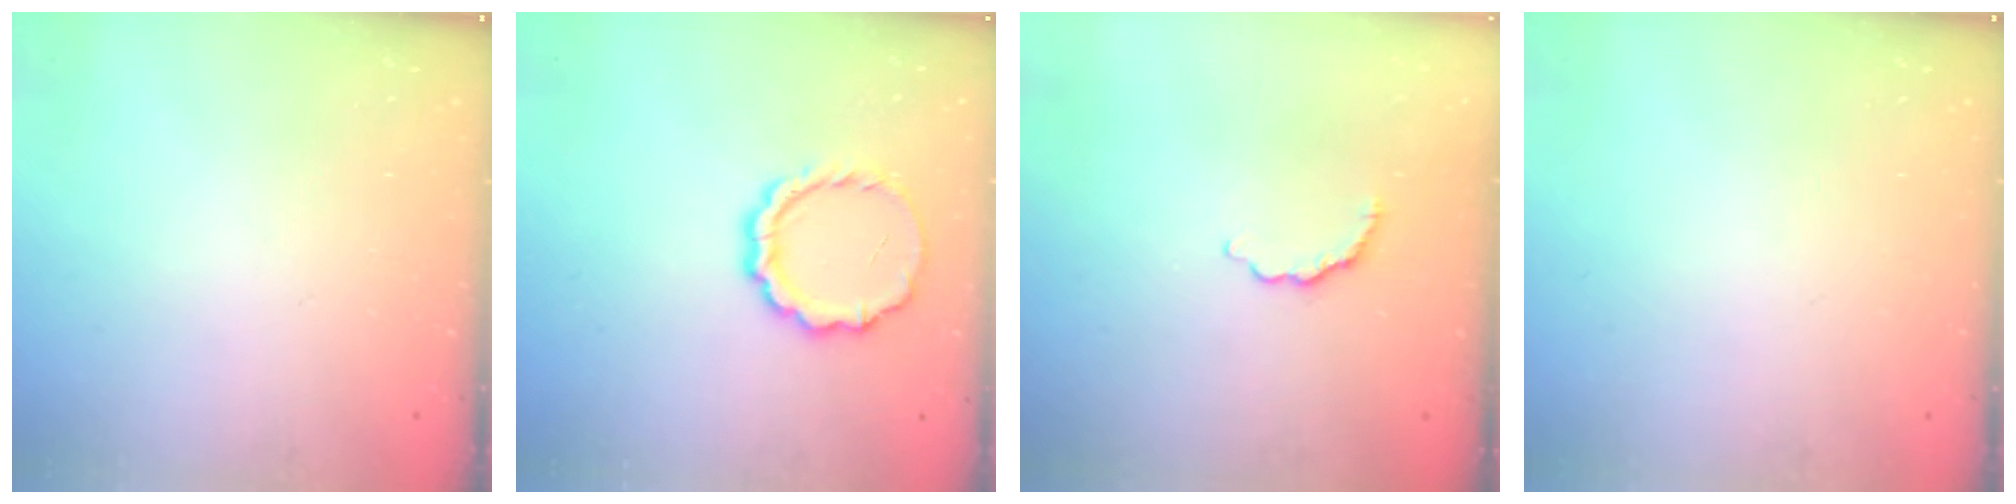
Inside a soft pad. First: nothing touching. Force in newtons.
{"total": 9.6, "press": 9.3, "slide": 2.1}
{"total": 3.7, "press": 3.7, "slide": 0.7}
{"total": 0.0}